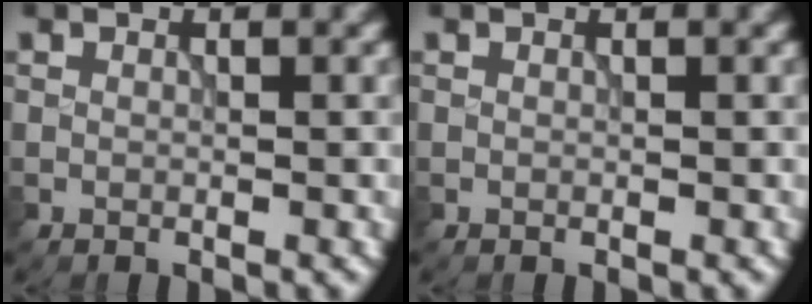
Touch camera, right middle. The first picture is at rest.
{"total": 0.0}